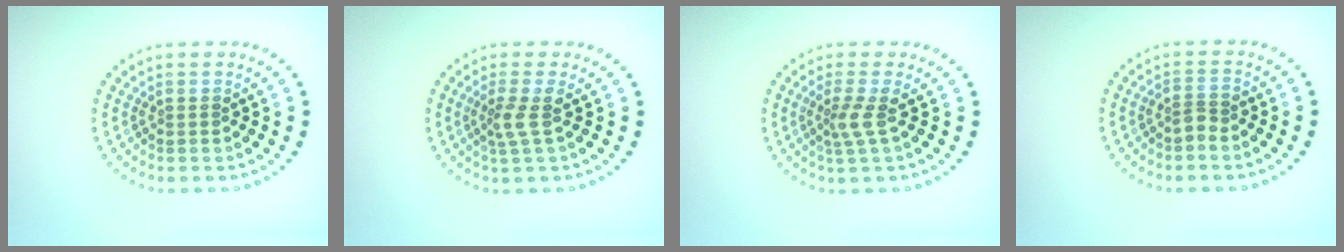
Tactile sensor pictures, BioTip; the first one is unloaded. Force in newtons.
{"total": 1.9, "press": 1.4, "slide": 1.3}
{"total": 2.0, "press": 1.3, "slide": 1.5}
{"total": 1.4, "press": 1.1, "slide": 0.8}